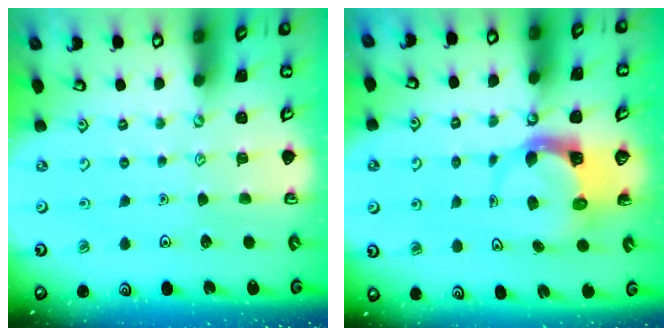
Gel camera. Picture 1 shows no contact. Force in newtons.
{"total": 5.6, "press": 5.6, "slide": 0.8}